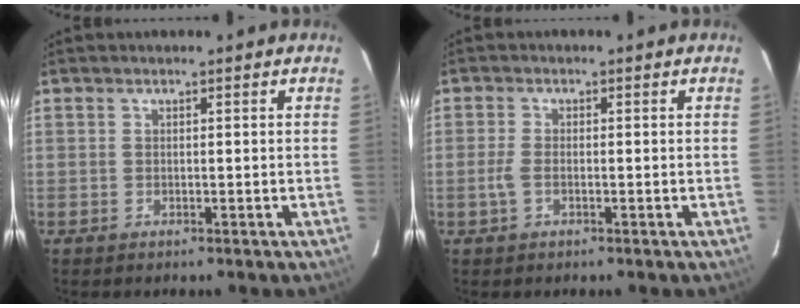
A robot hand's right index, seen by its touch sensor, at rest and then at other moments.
{"total": 2.4, "force": [-0.9, 1.1, 2.0], "torque": [-0.051, -0.002, -0.017]}